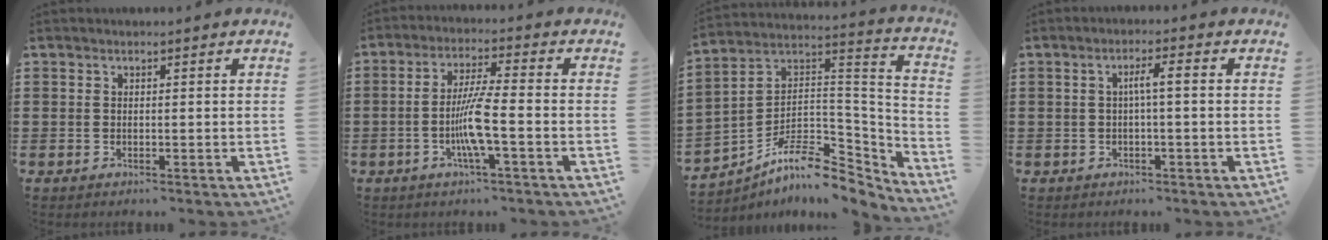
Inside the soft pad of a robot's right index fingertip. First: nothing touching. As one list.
[{"total": 7.1, "force": [-2.1, 0.2, 6.8], "torque": [-0.137, -0.013, -0.046]}, {"total": 8.5, "force": [-6.3, 3.8, 4.2], "torque": [-0.085, -0.003, -0.120]}, {"total": 2.9, "force": [-0.1, 0.1, 2.9], "torque": [-0.054, 0.002, -0.006]}]